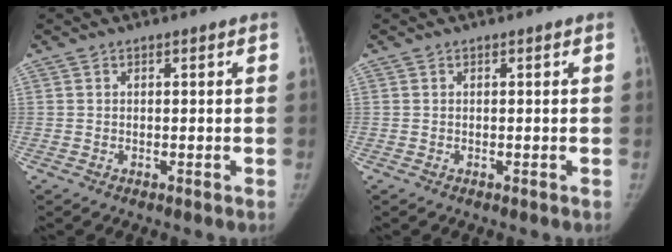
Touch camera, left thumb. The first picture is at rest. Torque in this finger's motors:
{"motor_torque": [-0.08, -0.11, 0.15, 0.06, 0.03]}